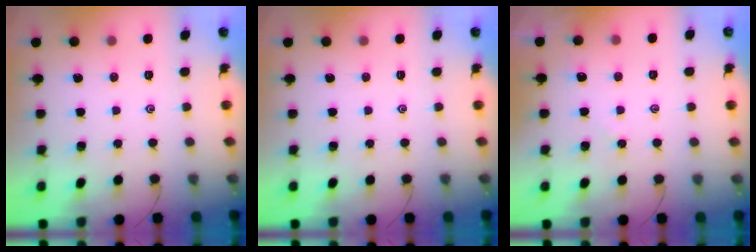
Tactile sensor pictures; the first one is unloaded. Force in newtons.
{"total": 0.0}
{"total": 1.8, "press": 1.8, "slide": 0.3}